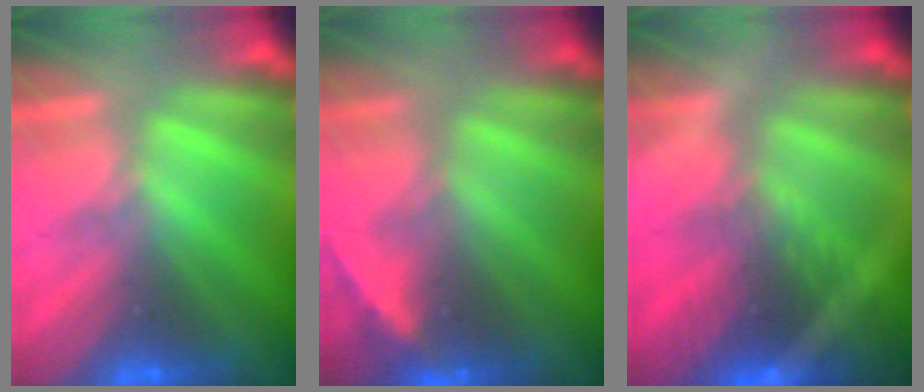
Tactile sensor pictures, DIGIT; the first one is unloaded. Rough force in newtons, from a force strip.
{"total": 2.2}
{"total": 6.8}